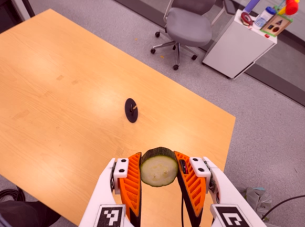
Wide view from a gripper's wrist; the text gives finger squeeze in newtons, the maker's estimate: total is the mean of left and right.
{"total": 10.9, "left": 10.5, "right": 11.2}